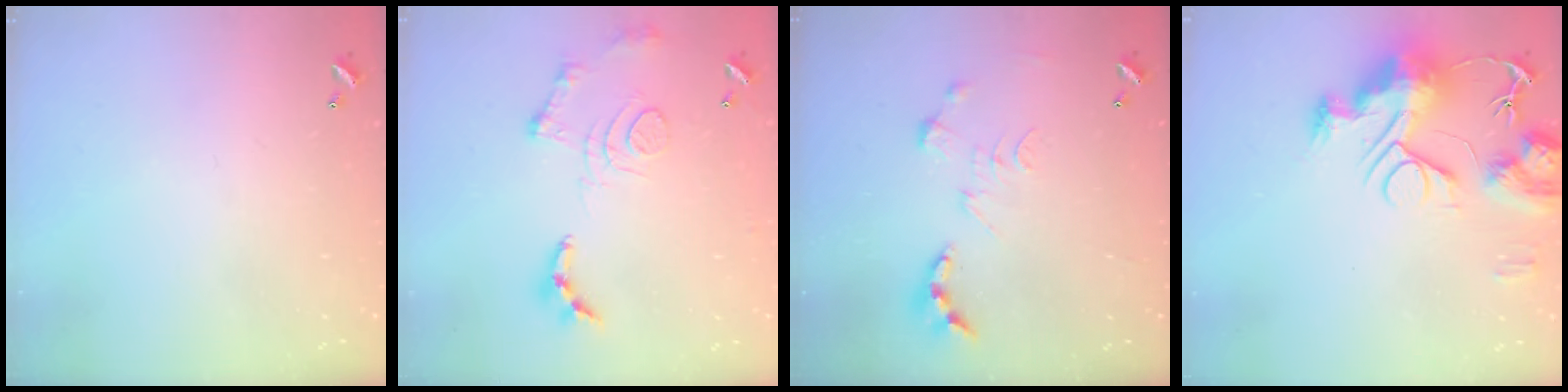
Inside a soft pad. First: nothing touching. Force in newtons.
{"total": 12.5, "press": 12.5, "slide": 1.1}
{"total": 0.0}
{"total": 14.8, "press": 14.7, "slide": 1.3}